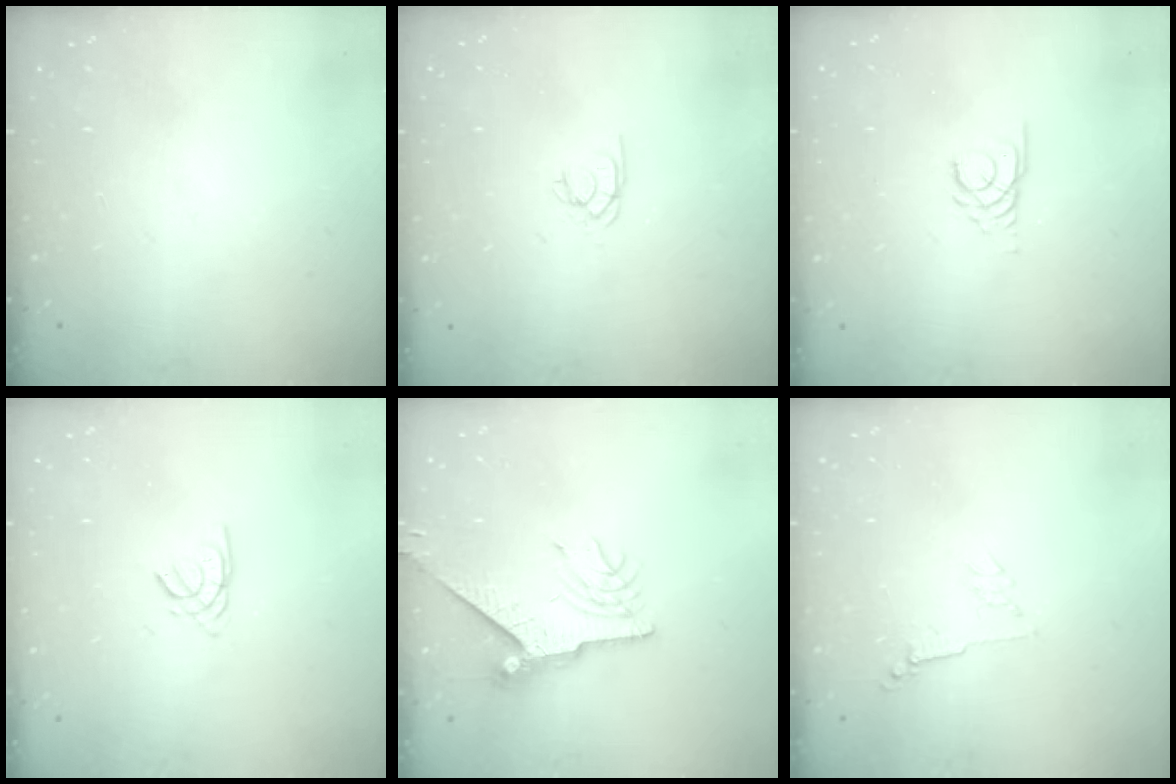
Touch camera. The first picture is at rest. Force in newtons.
{"total": 1.9, "press": 1.9, "slide": 0.2}
{"total": 3.0, "press": 2.9, "slide": 0.3}
{"total": 1.7, "press": 1.7, "slide": 0.4}
{"total": 8.7, "press": 8.7, "slide": 0.6}
{"total": 2.8, "press": 2.7, "slide": 0.6}